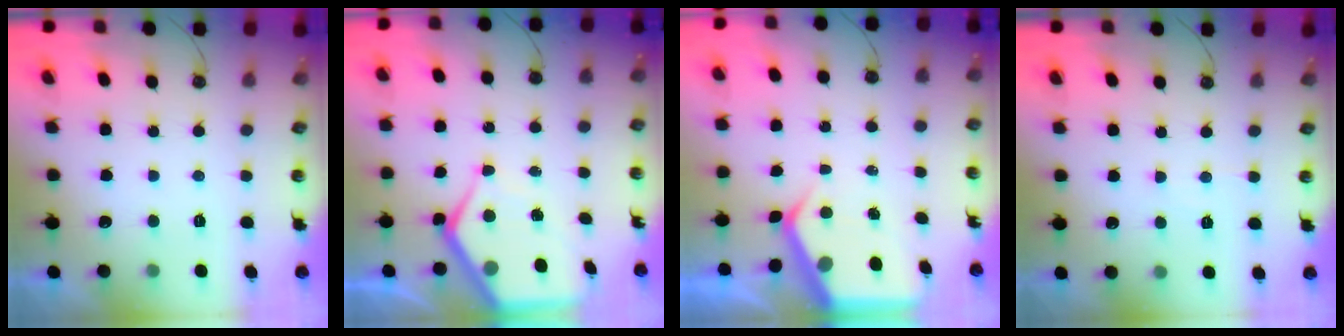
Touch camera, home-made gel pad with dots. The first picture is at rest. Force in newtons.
{"total": 10.1, "press": 10.0, "slide": 1.0}
{"total": 5.8, "press": 5.8, "slide": 0.3}
{"total": 4.4, "press": 4.3, "slide": 0.7}